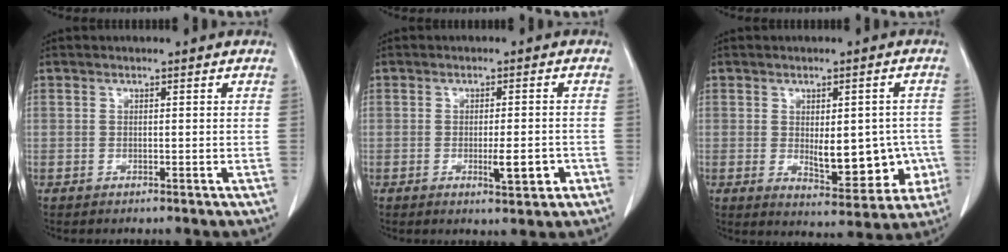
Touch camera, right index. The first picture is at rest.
{"total": 4.4, "force": [-1.5, 0.9, 4.0], "torque": [-0.060, -0.002, -0.015]}
{"total": 10.4, "force": [-1.3, 4.7, 9.1], "torque": [-0.111, 0.003, 0.000]}